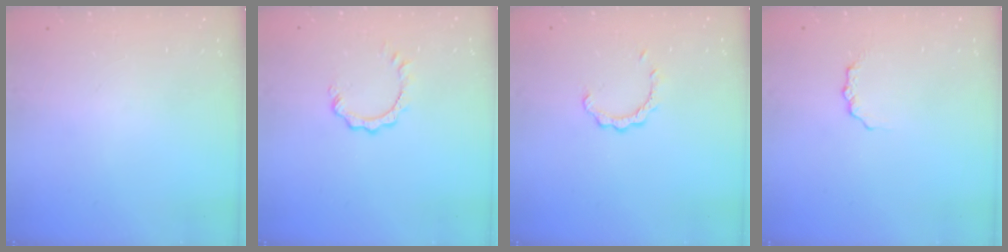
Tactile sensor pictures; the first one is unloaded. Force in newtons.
{"total": 3.5, "press": 3.5, "slide": 0.3}
{"total": 2.7, "press": 2.7, "slide": 0.3}
{"total": 2.6, "press": 2.6, "slide": 0.4}